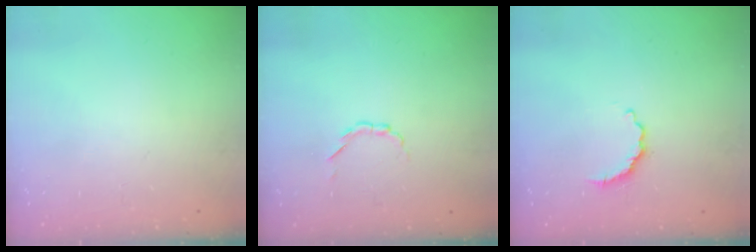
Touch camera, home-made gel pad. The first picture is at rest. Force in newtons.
{"total": 2.3, "press": 2.2, "slide": 0.8}
{"total": 4.1, "press": 4.0, "slide": 0.8}